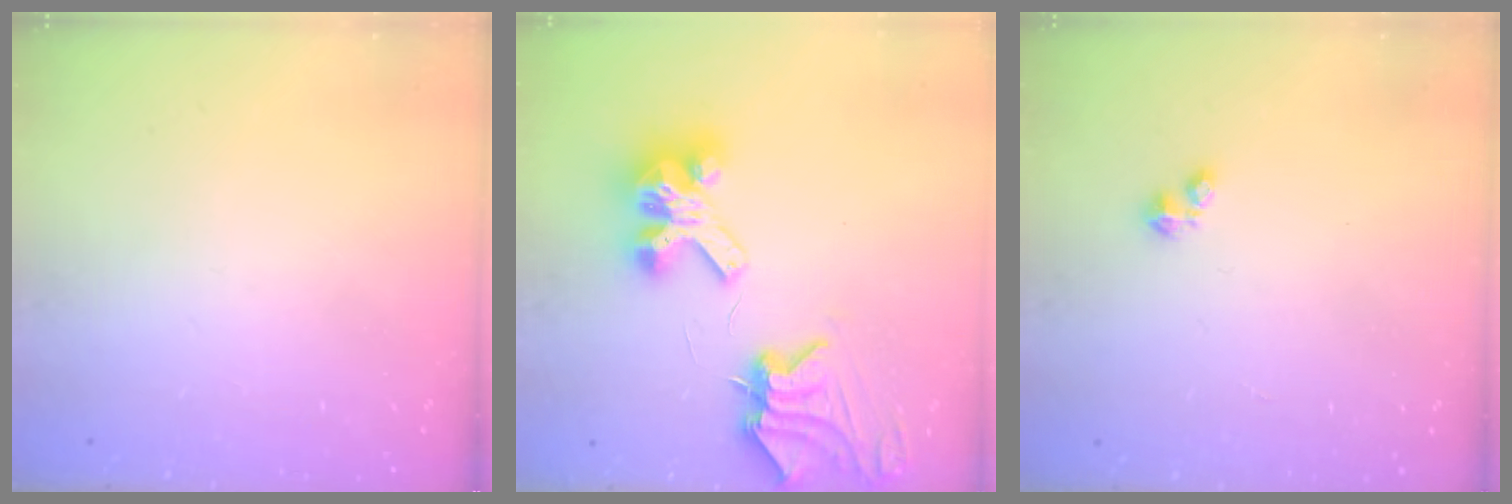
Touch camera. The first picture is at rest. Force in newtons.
{"total": 10.0, "press": 10.0, "slide": 1.0}
{"total": 1.1, "press": 1.1, "slide": 0.3}